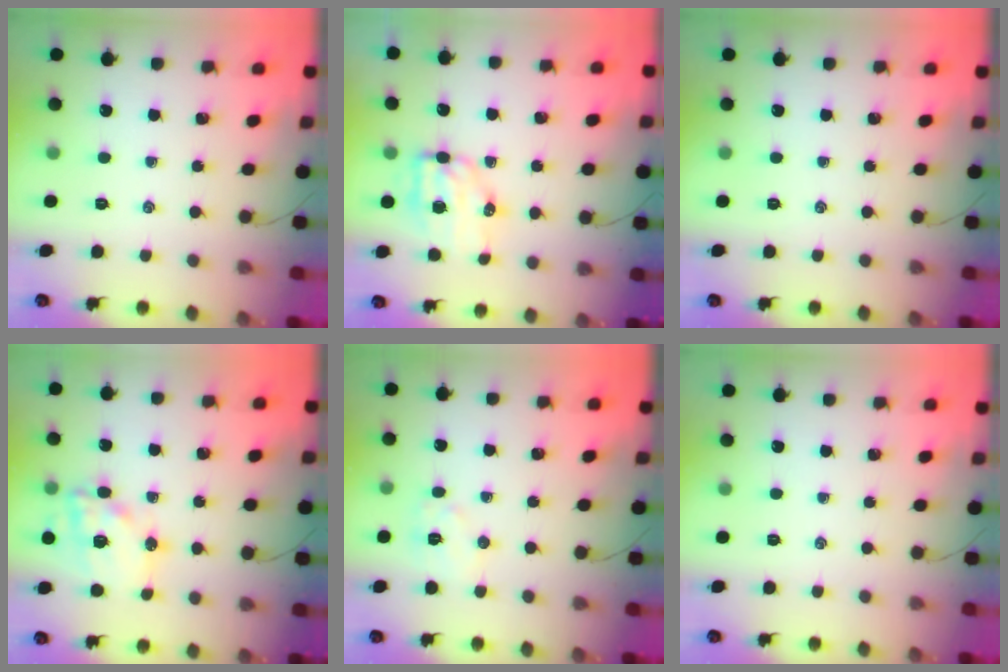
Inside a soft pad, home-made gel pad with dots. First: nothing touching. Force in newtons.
{"total": 7.4, "press": 7.3, "slide": 0.9}
{"total": 0.0}
{"total": 15.6, "press": 15.2, "slide": 3.7}
{"total": 5.8, "press": 5.8, "slide": 0.7}
{"total": 0.0}